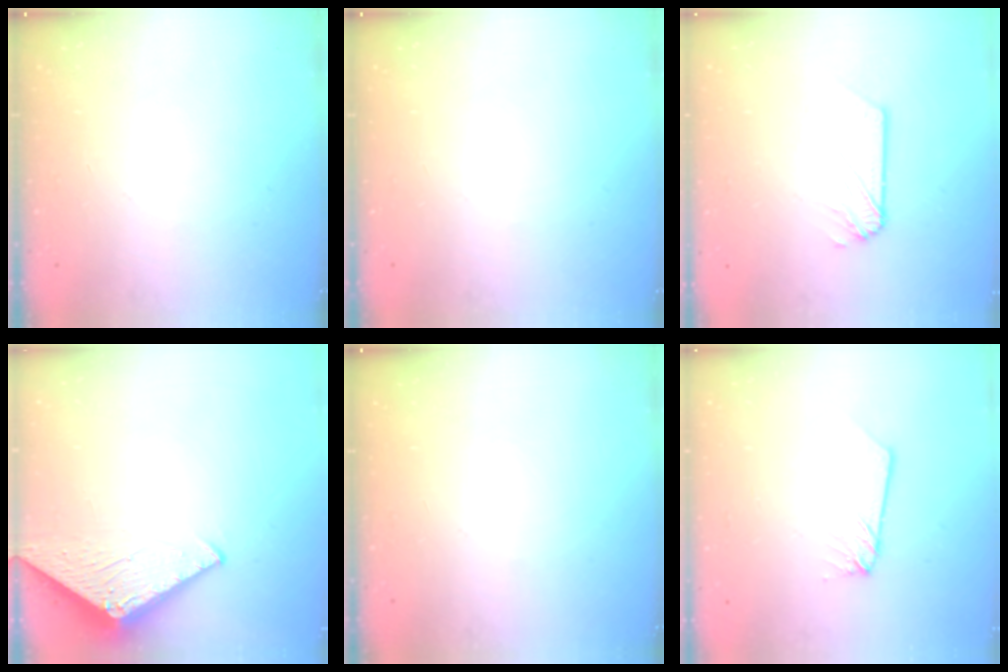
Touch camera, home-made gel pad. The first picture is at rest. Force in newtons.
{"total": 0.0}
{"total": 3.5, "press": 3.5, "slide": 0.1}
{"total": 2.9, "press": 2.9, "slide": 0.2}
{"total": 0.0}
{"total": 2.6, "press": 2.6, "slide": 0.2}